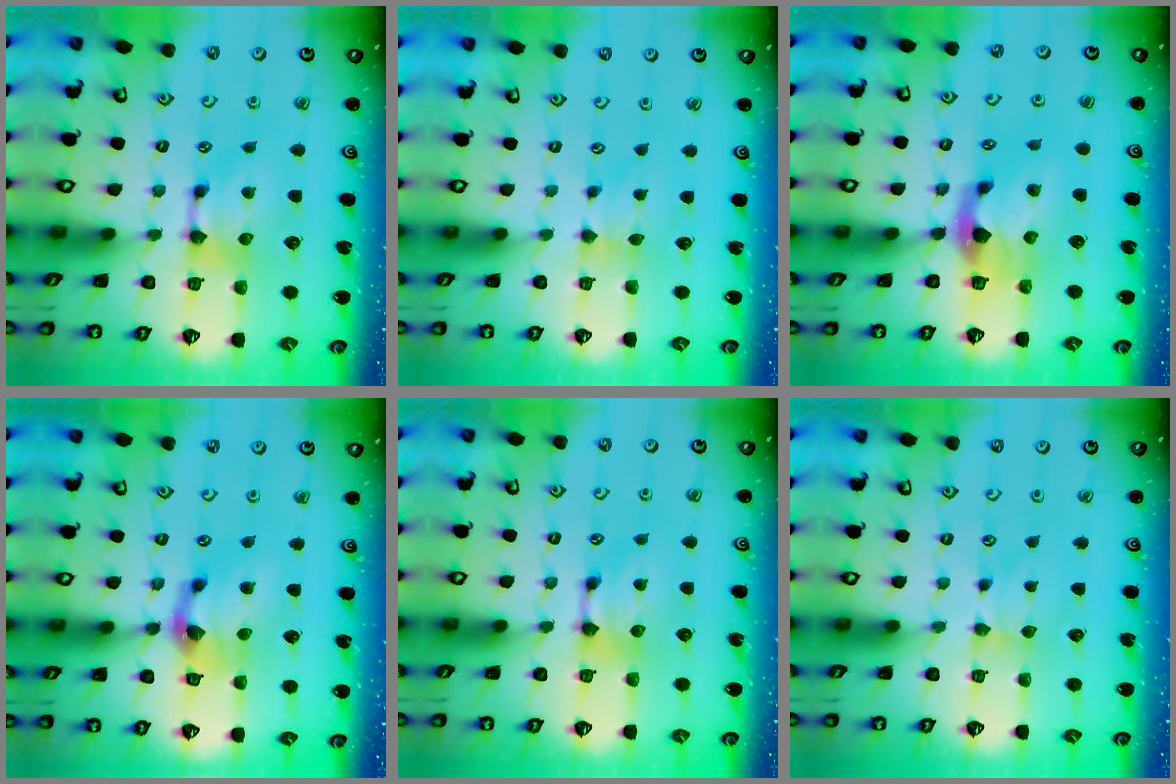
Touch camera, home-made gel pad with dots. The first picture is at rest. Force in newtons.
{"total": 1.8, "press": 1.6, "slide": 0.7}
{"total": 2.7, "press": 2.4, "slide": 1.3}
{"total": 3.1, "press": 2.6, "slide": 1.8}
{"total": 0.0}
{"total": 1.9, "press": 1.8, "slide": 0.6}